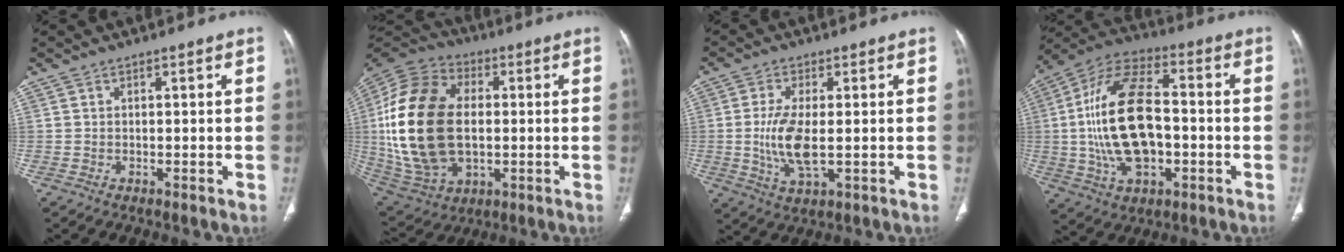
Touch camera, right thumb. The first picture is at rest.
{"total": 26.5, "force": [0.5, 16.9, 20.4], "torque": [-0.422, 0.001, 0.020]}
{"total": 8.6, "force": [-0.5, 3.4, 7.9], "torque": [-0.167, -0.013, -0.005]}
{"total": 20.6, "force": [-1.4, 11.1, 17.3], "torque": [-0.331, 0.027, -0.023]}